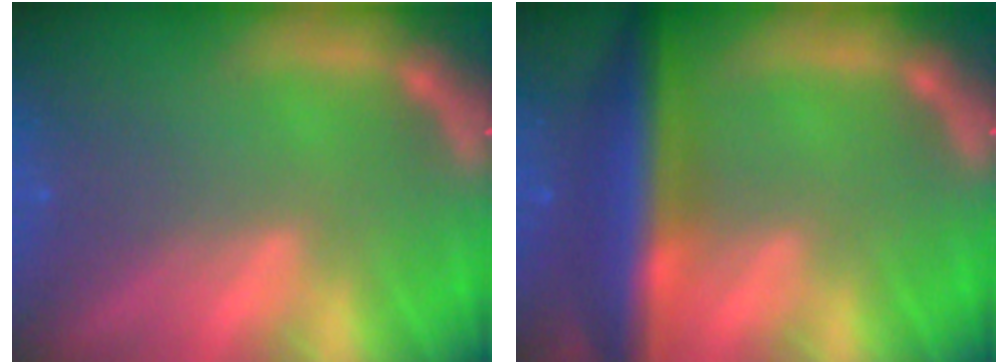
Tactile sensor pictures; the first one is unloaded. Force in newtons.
{"total": 7.5}